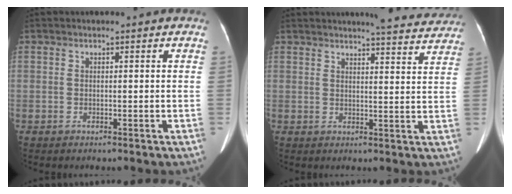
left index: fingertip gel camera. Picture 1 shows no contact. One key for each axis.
{"total": 10.9, "fx": 10.3, "fy": 1.3, "fz": 3.3, "tx": -0.029, "ty": -0.015, "tz": 0.104}